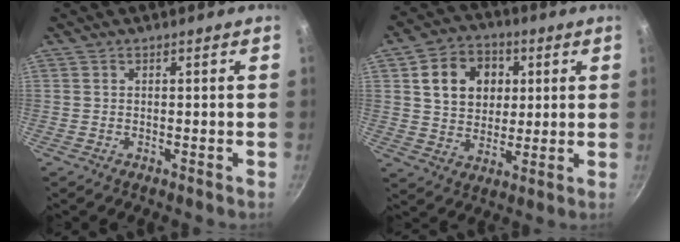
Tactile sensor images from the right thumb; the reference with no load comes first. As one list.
[{"total": 12.6, "force": [3.3, 10.1, 6.7], "torque": [-0.082, 0.003, 0.053]}]